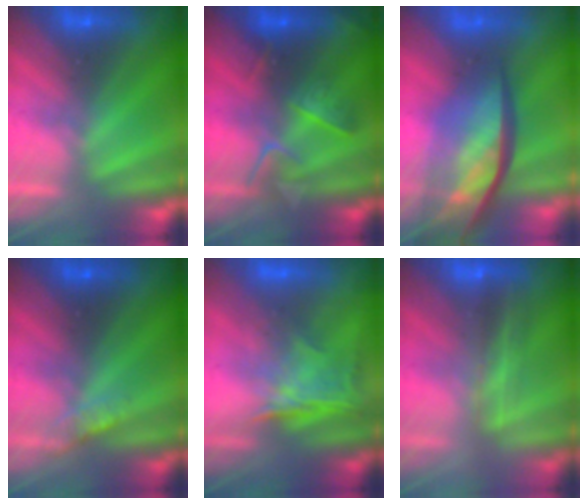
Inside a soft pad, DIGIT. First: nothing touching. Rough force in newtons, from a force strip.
{"total": 2.6}
{"total": 8.6}
{"total": 3.0}
{"total": 1.3}
{"total": 2.4}